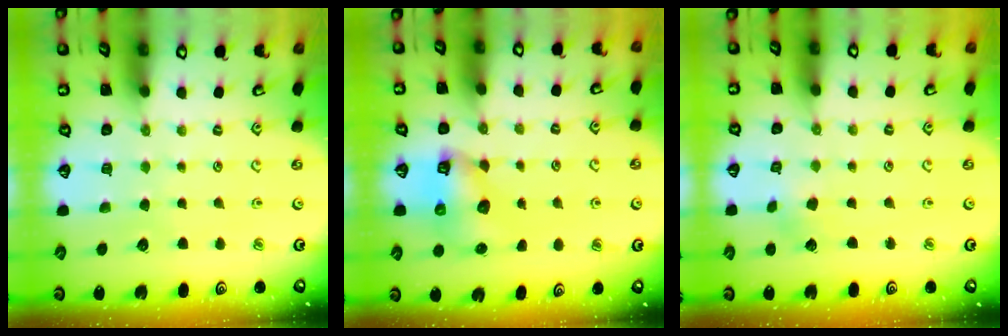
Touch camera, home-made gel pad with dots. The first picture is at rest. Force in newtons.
{"total": 7.5, "press": 7.5, "slide": 0.9}
{"total": 2.4, "press": 2.4, "slide": 0.3}